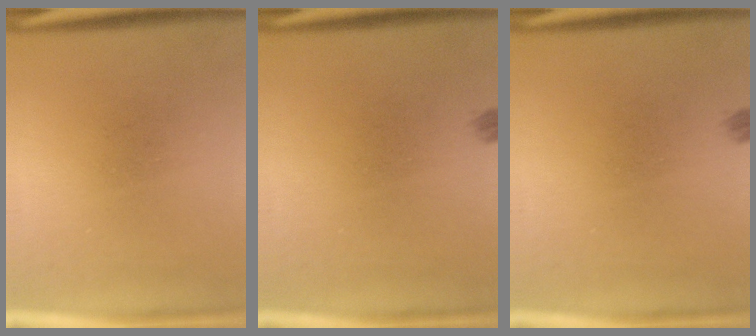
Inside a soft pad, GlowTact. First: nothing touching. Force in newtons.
{"total": 1.0}
{"total": 1.0}